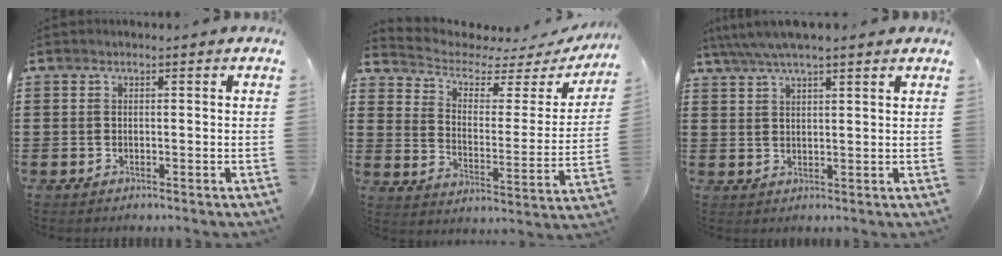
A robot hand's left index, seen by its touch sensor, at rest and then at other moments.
{"total": 3.8, "force": [3.0, 1.6, 1.7], "torque": [-0.054, -0.026, 0.043]}
{"total": 4.4, "force": [3.5, 0.6, 2.5], "torque": [-0.056, -0.002, 0.063]}